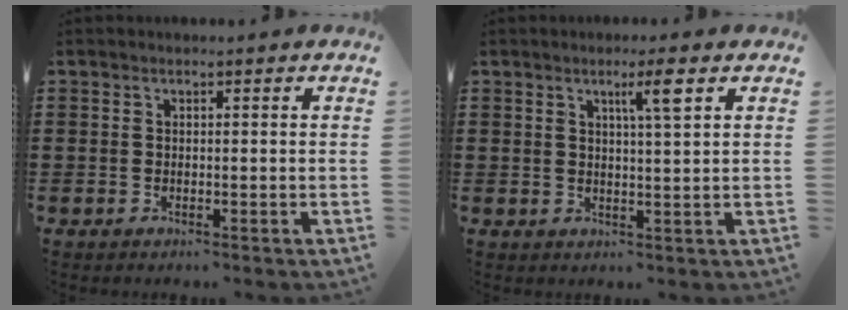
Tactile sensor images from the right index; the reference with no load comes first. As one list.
[{"total": 3.9, "force": [2.0, 0.0, 3.3], "torque": [-0.055, -0.007, 0.028]}]